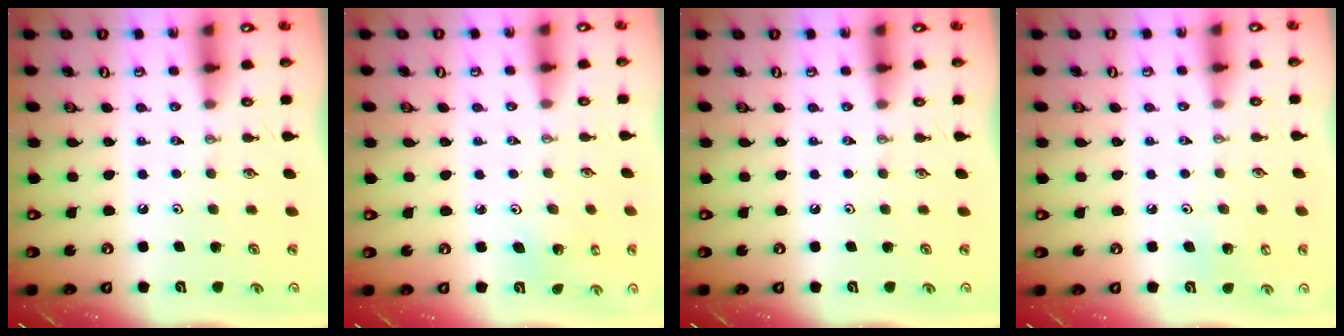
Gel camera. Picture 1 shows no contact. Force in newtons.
{"total": 2.3, "press": 2.3, "slide": 0.2}
{"total": 0.0}
{"total": 5.7, "press": 5.6, "slide": 1.1}